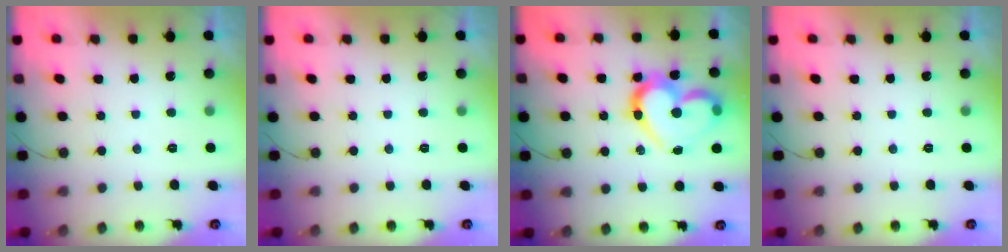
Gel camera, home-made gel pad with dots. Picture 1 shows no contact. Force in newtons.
{"total": 0.0}
{"total": 17.6, "press": 17.5, "slide": 1.6}
{"total": 0.0}